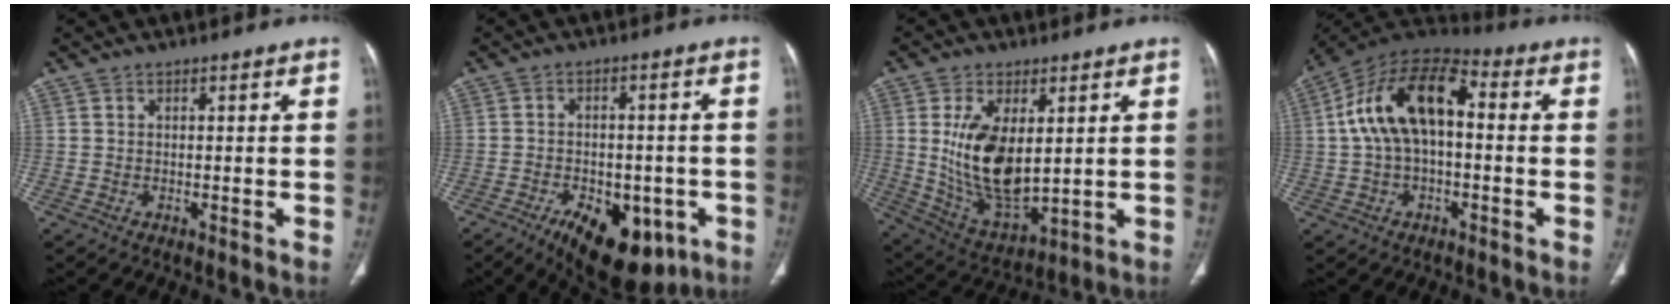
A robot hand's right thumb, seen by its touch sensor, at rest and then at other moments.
{"total": 15.1, "force": [-7.5, 8.2, 10.2], "torque": [-0.129, 0.019, -0.096]}
{"total": 15.0, "force": [2.3, 7.7, 12.7], "torque": [-0.224, -0.024, 0.063]}
{"total": 16.3, "force": [1.3, 9.0, 13.5], "torque": [-0.241, 0.047, 0.014]}